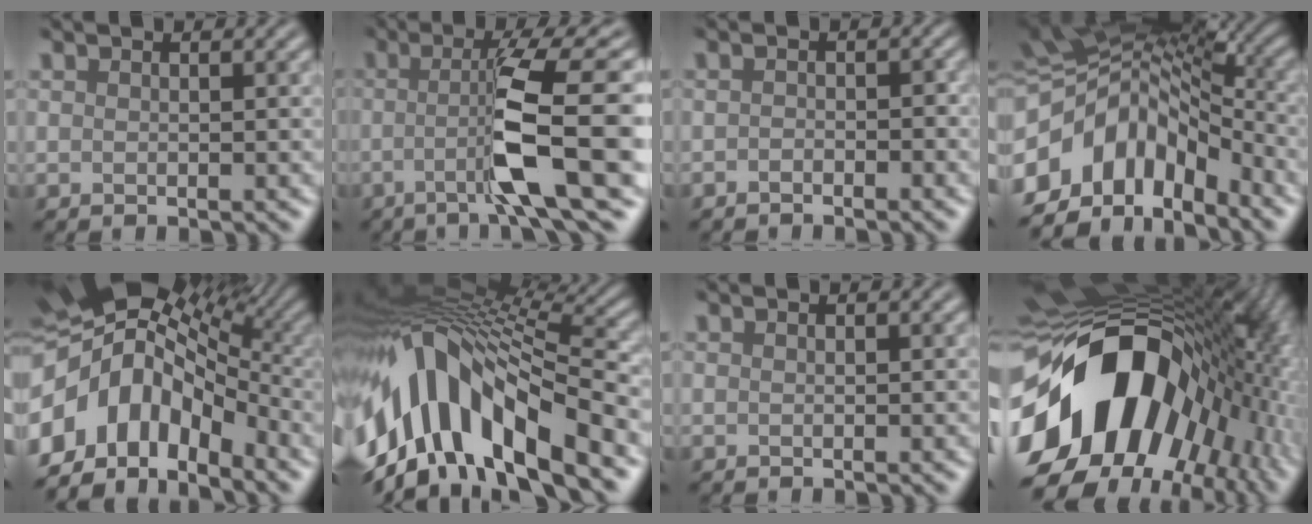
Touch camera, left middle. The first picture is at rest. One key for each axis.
{"total": 8.4, "fx": -2.2, "fy": 0.4, "fz": 8.1, "tx": -0.139, "ty": 0.005, "tz": -0.025}
{"total": 1.3, "fx": -1.2, "fy": -0.5, "fz": -0.2, "tx": -0.015, "ty": -0.004, "tz": -0.004}
{"total": 11.6, "fx": -3.2, "fy": 6.8, "fz": 8.9, "tx": -0.188, "ty": 0.010, "tz": -0.043}
{"total": 12.7, "fx": -2.5, "fy": 8.3, "fz": 9.3, "tx": -0.193, "ty": -0.001, "tz": -0.025}
{"total": 13.1, "fx": -3.7, "fy": 6.2, "fz": 11.0, "tx": -0.222, "ty": 0.025, "tz": -0.049}
{"total": 0.0}
{"total": 17.9, "fx": -2.9, "fy": 12.7, "fz": 12.2, "tx": -0.231, "ty": -0.010, "tz": -0.040}